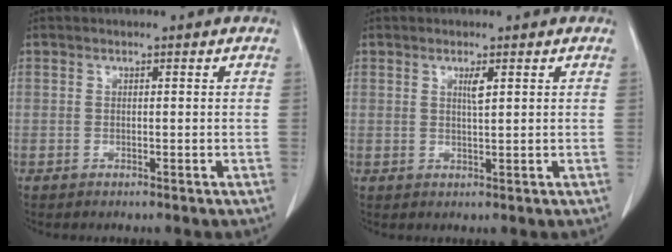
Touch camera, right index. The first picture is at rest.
{"total": 1.7, "force": [0.8, 0.1, 1.5], "torque": [-0.030, -0.003, 0.013]}